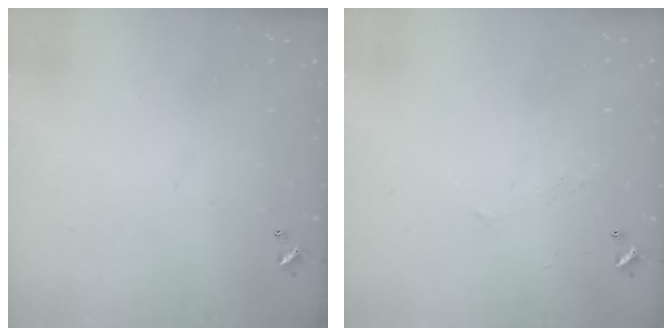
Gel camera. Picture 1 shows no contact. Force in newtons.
{"total": 2.9, "press": 2.8, "slide": 0.4}